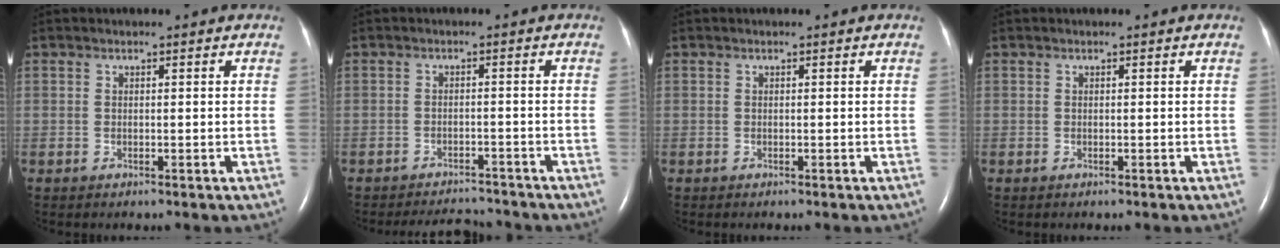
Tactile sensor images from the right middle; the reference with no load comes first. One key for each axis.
{"total": 5.1, "fx": -5.0, "fy": 0.8, "fz": 0.1, "tx": -0.006, "ty": -0.001, "tz": -0.074}
{"total": 0.0}
{"total": 0.0}